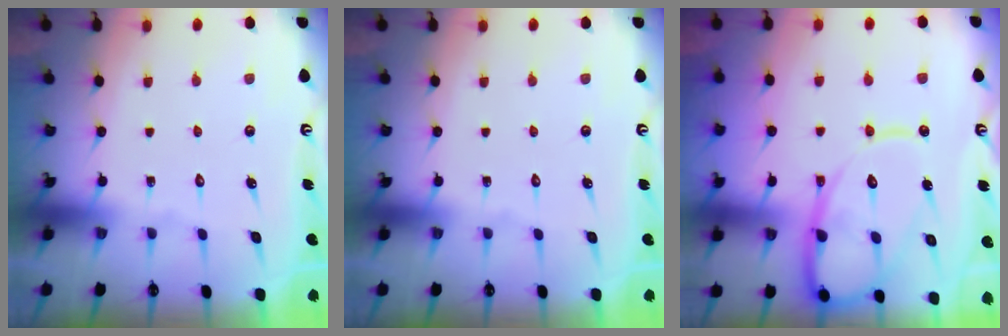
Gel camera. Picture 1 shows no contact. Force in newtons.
{"total": 0.0}
{"total": 15.4, "press": 15.3, "slide": 1.7}